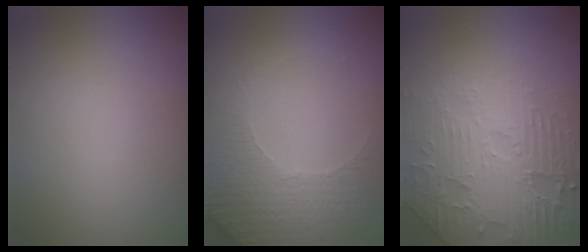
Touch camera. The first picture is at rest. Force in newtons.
{"total": 4.9, "press": 3.6, "slide": 3.3}
{"total": 4.7, "press": 4.4, "slide": 1.6}